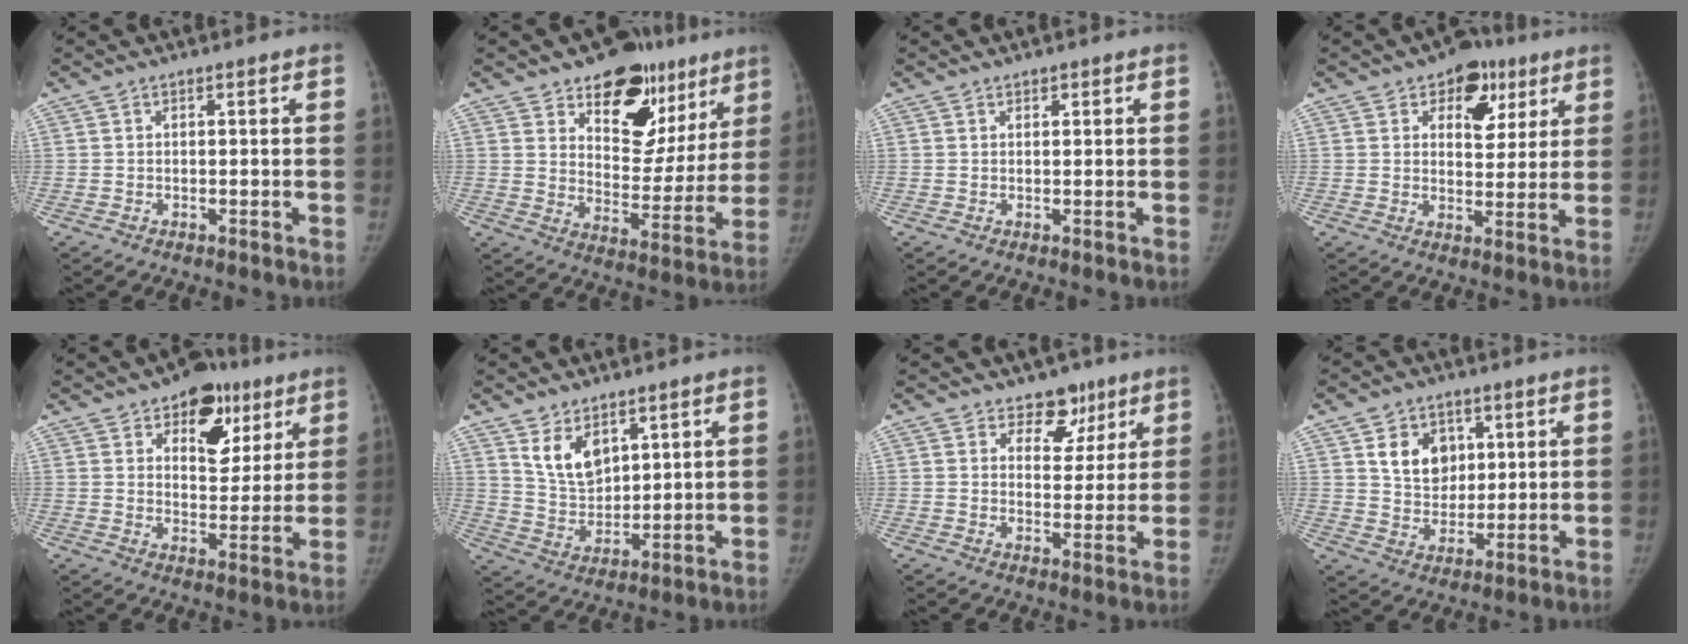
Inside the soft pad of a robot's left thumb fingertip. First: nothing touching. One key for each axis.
{"total": 20.0, "fx": 11.9, "fy": 12.0, "fz": 10.7, "tx": -0.078, "ty": -0.054, "tz": 0.174}
{"total": 0.9, "fx": 0.7, "fy": 0.5, "fz": 0.3, "tx": 0.004, "ty": -0.004, "tz": 0.009}
{"total": 10.5, "fx": 5.2, "fy": 6.9, "fz": 5.8, "tx": -0.030, "ty": -0.018, "tz": 0.072}
{"total": 13.2, "fx": 7.0, "fy": 8.2, "fz": 7.5, "tx": -0.049, "ty": -0.029, "tz": 0.102}
{"total": 8.5, "fx": 4.8, "fy": 5.1, "fz": 4.8, "tx": -0.060, "ty": -0.038, "tz": 0.102}
{"total": 6.8, "fx": 4.5, "fy": 4.6, "fz": 2.0, "tx": 0.015, "ty": -0.023, "tz": 0.066}
{"total": 9.6, "fx": 3.6, "fy": 7.5, "fz": 4.9, "tx": -0.040, "ty": -0.020, "tz": 0.069}